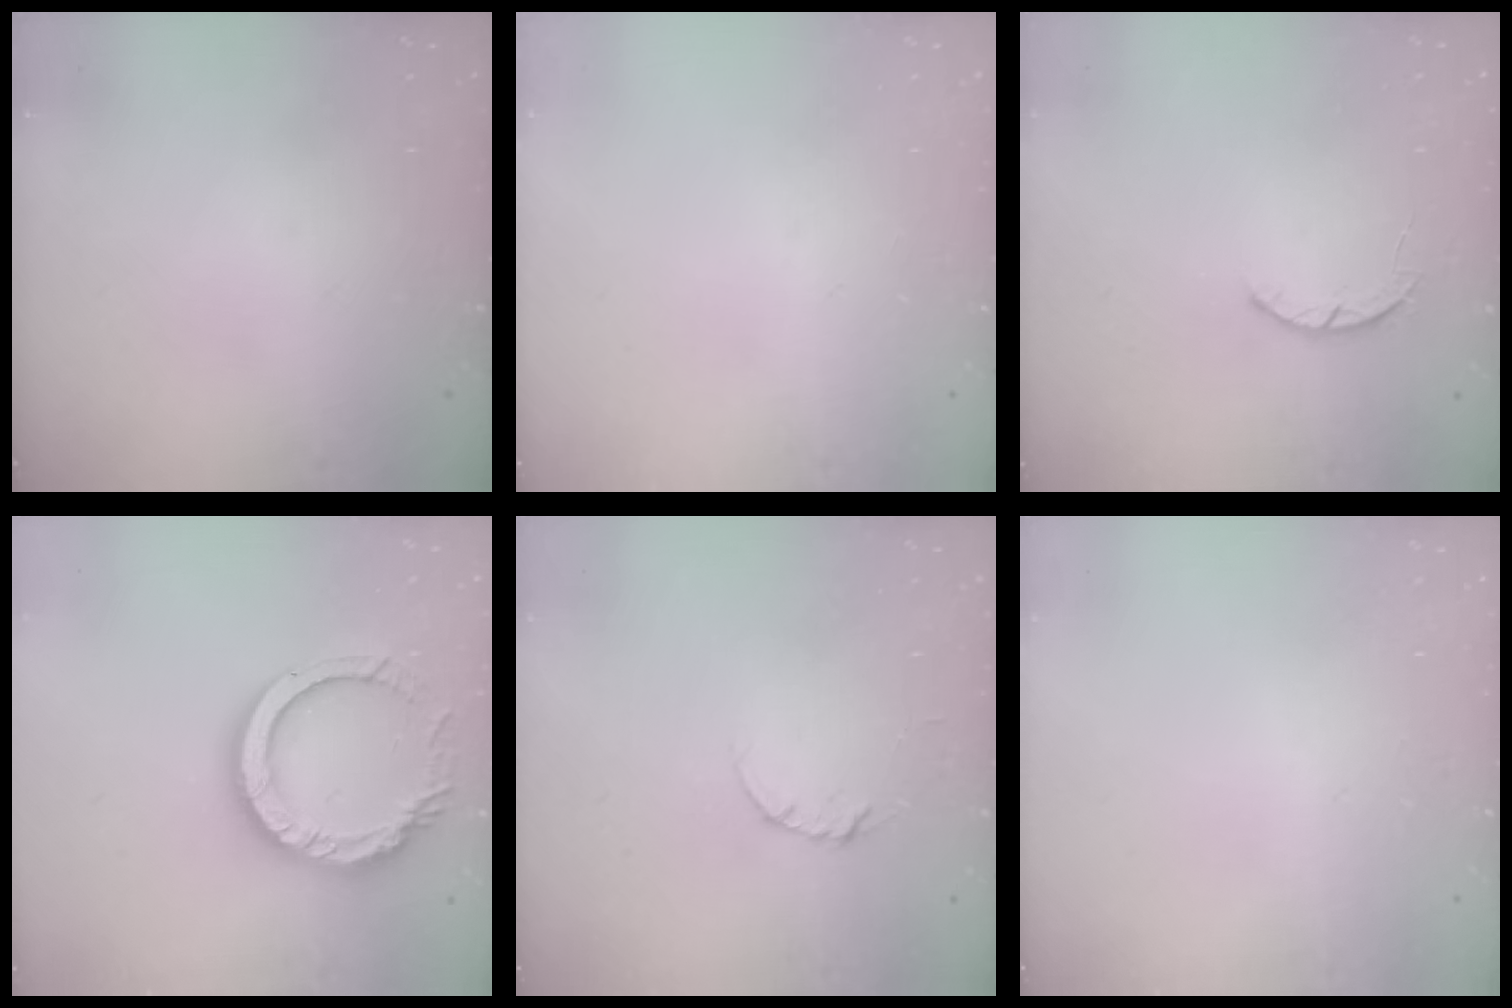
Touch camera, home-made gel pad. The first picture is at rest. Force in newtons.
{"total": 0.0}
{"total": 2.5, "press": 2.5, "slide": 0.5}
{"total": 14.2, "press": 14.1, "slide": 1.3}
{"total": 3.4, "press": 3.4, "slide": 0.3}
{"total": 2.6, "press": 2.6, "slide": 0.2}